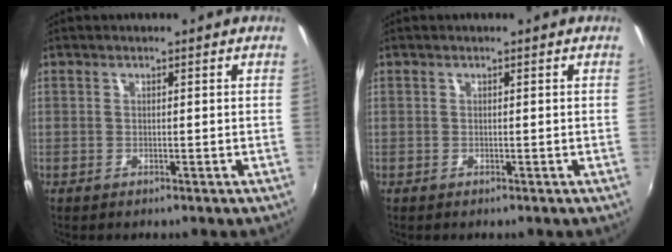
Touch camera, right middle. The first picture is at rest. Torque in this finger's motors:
{"motor_torque": [0.18, -0.03, 0.04, 0.01]}